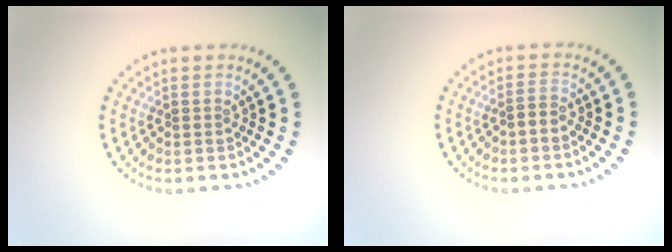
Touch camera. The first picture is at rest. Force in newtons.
{"total": 0.9, "press": 0.7, "slide": 0.6}